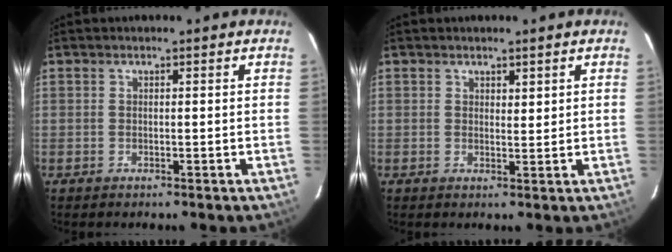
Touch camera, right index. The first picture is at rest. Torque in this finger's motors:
{"motor_torque": [-0.42, 0.22, -0.09, -0.01]}